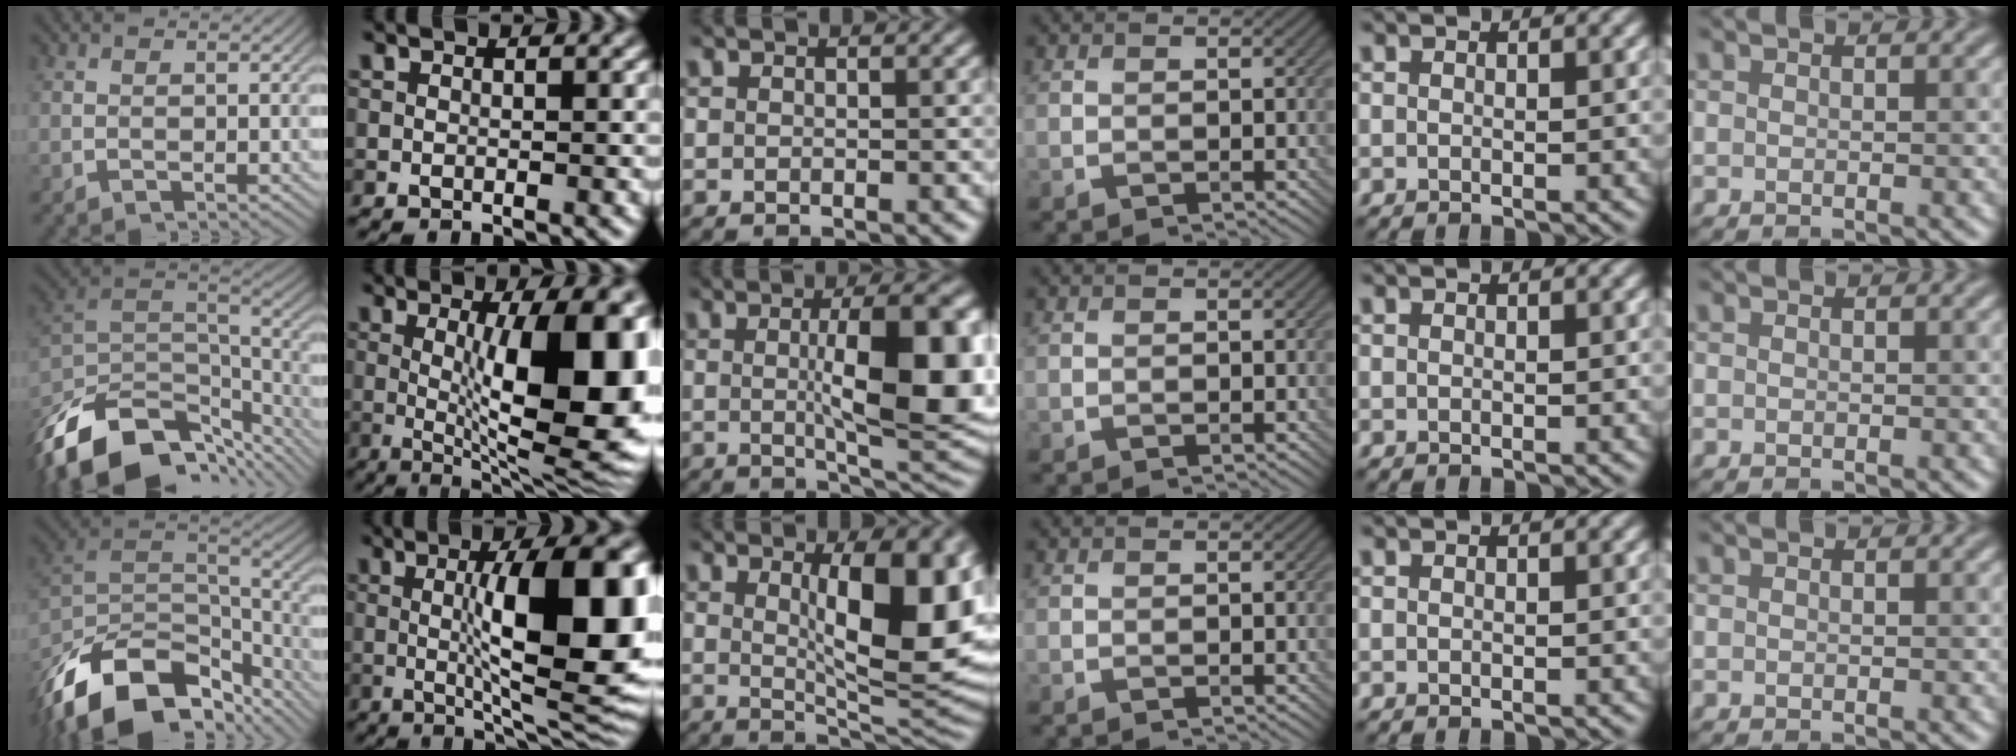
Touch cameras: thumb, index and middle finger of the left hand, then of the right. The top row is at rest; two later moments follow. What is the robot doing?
{"motion": "insert", "object": "bottle cap"}